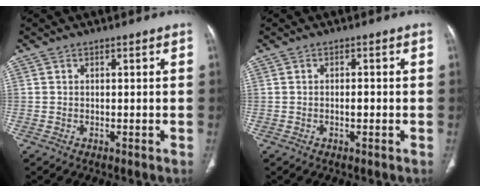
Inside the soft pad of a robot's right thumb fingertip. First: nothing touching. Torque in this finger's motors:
{"motor_torque": [-0.25, 0.02, -0.39, 0.29, -0.01]}